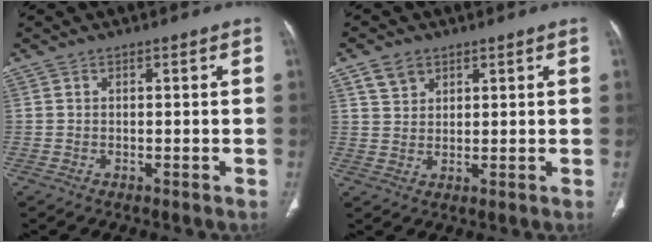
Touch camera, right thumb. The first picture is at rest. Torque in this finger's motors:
{"motor_torque": [-0.08, 0.21, 0.02, -0.04, 0.00]}